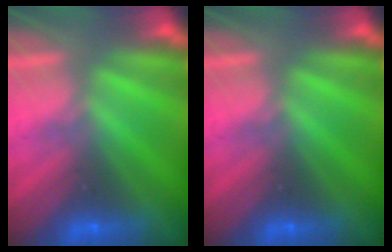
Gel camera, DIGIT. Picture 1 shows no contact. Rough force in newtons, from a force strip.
{"total": 0.0}